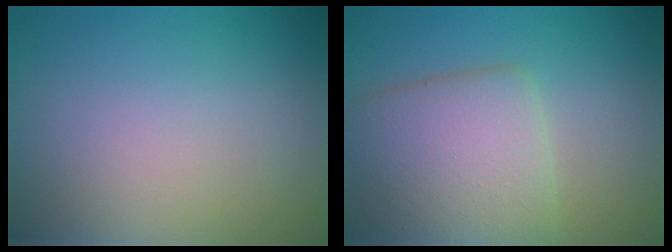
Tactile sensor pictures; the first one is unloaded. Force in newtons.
{"total": 6.3, "press": 6.3, "slide": 0.2}